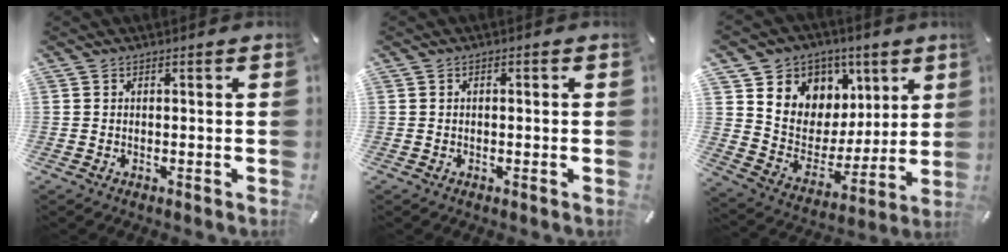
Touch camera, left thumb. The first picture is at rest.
{"total": 0.8, "force": [-0.1, 0.5, 0.6], "torque": [-0.010, 0.003, -0.003]}
{"total": 9.8, "force": [3.9, 9.0, 0.6], "torque": [-0.008, -0.052, 0.076]}